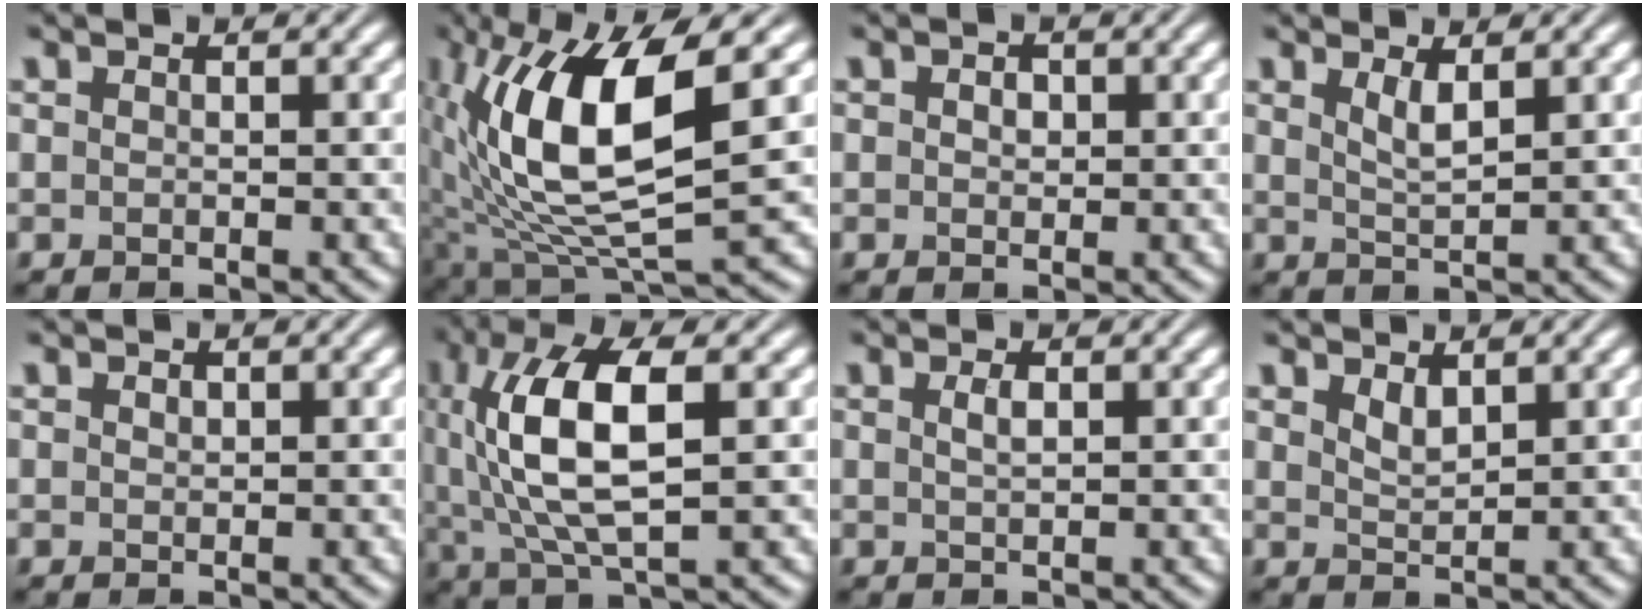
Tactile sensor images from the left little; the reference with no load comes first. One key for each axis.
{"total": 12.0, "fx": 1.5, "fy": 4.3, "fz": 11.1, "tx": -0.214, "ty": 0.000, "tz": 0.028}
{"total": 1.2, "fx": 0.2, "fy": 0.9, "fz": 0.7, "tx": -0.012, "ty": 0.002, "tz": 0.002}
{"total": 1.9, "fx": 1.1, "fy": 0.5, "fz": 1.5, "tx": -0.030, "ty": -0.004, "tz": 0.022}
{"total": 0.5, "fx": 0.3, "fy": 0.4, "fz": 0.3, "tx": -0.005, "ty": 0.000, "tz": 0.005}
{"total": 9.8, "fx": 1.7, "fy": 3.8, "fz": 8.9, "tx": -0.182, "ty": 0.009, "tz": 0.029}
{"total": 1.1, "fx": 0.4, "fy": 0.4, "fz": 1.0, "tx": -0.021, "ty": 0.002, "tz": 0.009}
{"total": 1.6, "fx": 1.1, "fy": 0.6, "fz": 1.0, "tx": -0.023, "ty": -0.003, "tz": 0.026}